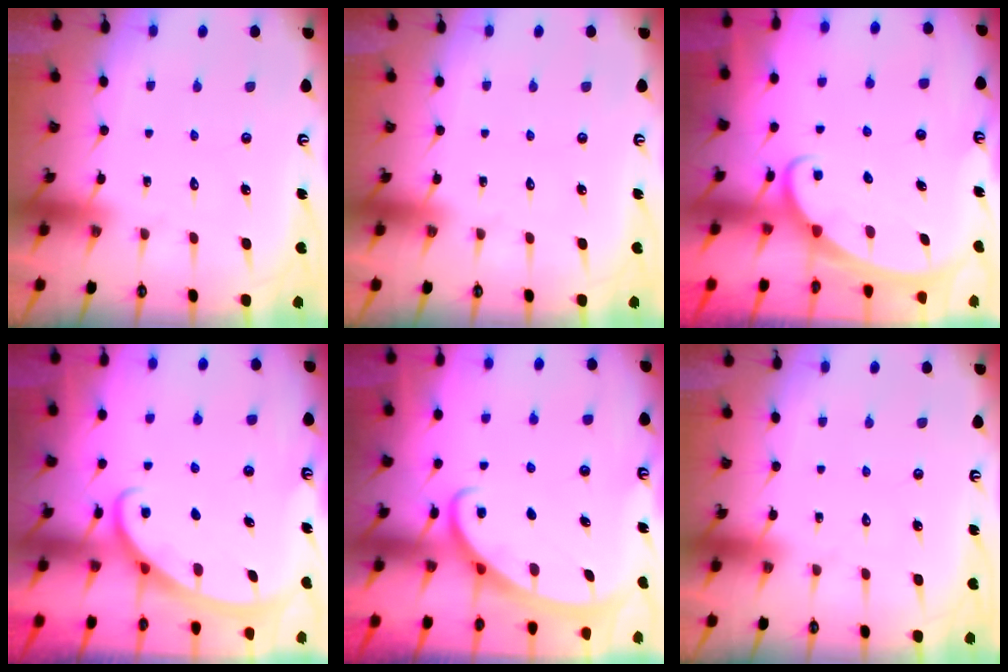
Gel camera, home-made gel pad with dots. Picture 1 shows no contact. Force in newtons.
{"total": 0.0}
{"total": 2.6, "press": 2.6, "slide": 0.3}
{"total": 2.9, "press": 2.9, "slide": 0.4}
{"total": 2.5, "press": 2.5, "slide": 0.4}
{"total": 0.0}